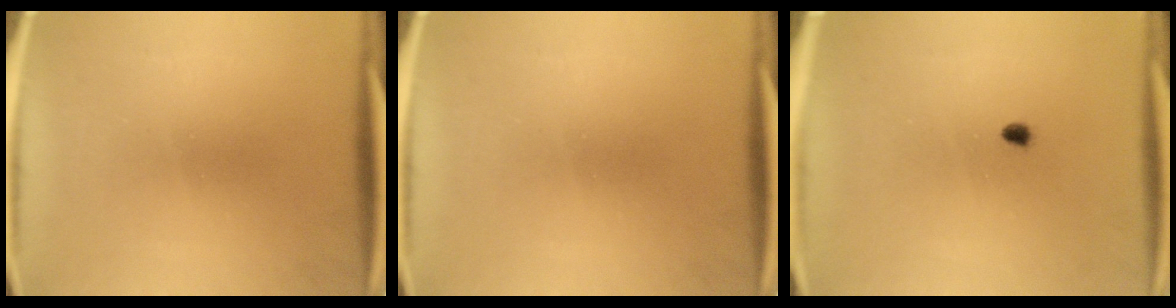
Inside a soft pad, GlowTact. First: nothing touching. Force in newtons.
{"total": 0.0}
{"total": 1.3}